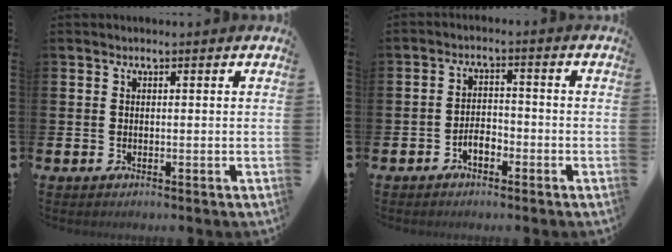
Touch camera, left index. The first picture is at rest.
{"total": 2.6, "force": [-1.7, 1.3, 1.4], "torque": [-0.034, 0.010, -0.035]}